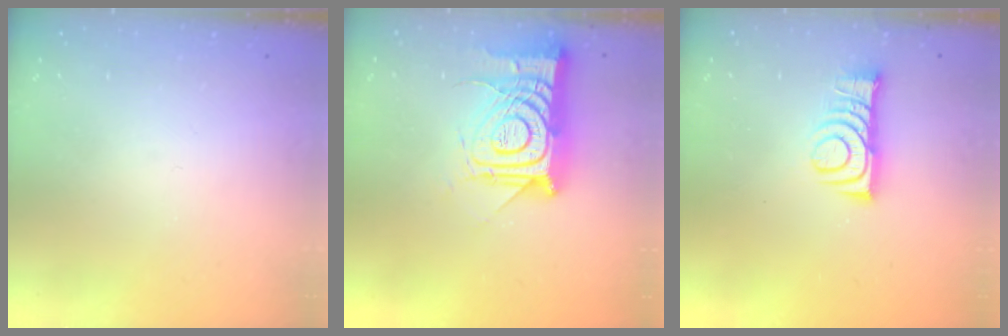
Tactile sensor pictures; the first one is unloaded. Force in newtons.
{"total": 16.7, "press": 16.6, "slide": 1.4}
{"total": 9.2, "press": 9.1, "slide": 0.8}